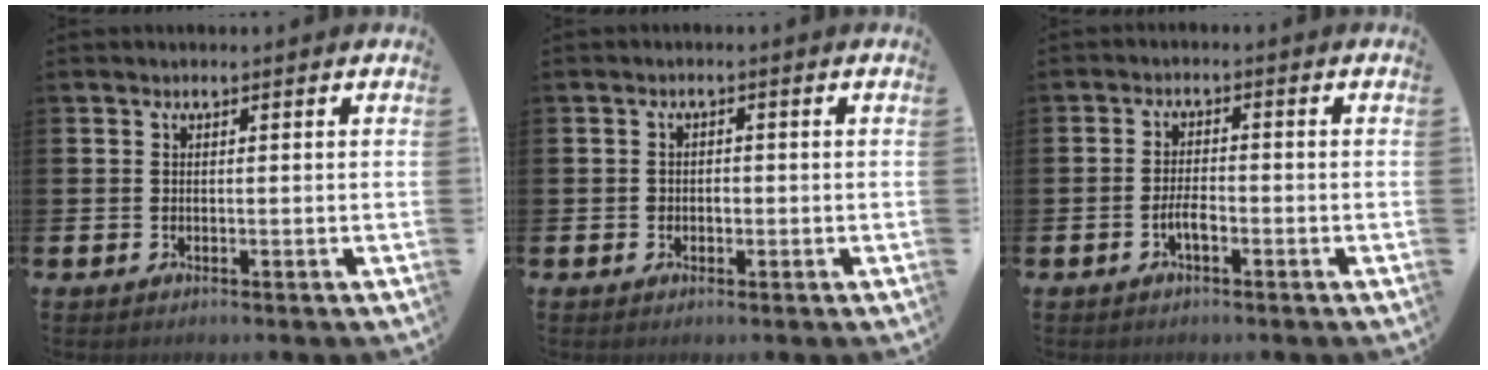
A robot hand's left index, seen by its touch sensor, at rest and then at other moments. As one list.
[{"total": 1.2, "force": [-0.2, 1.0, 0.5], "torque": [-0.002, 0.003, -0.009]}, {"total": 2.4, "force": [-1.0, 0.9, 2.0], "torque": [-0.037, 0.004, -0.020]}]